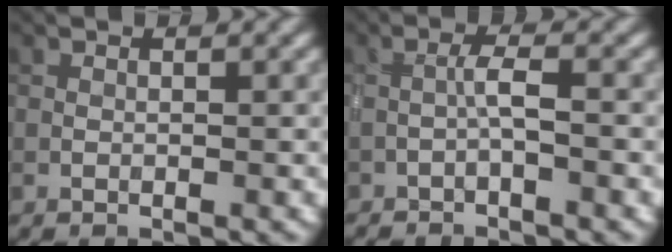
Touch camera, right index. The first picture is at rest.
{"total": 1.7, "force": [-1.0, 0.1, 1.4], "torque": [-0.027, 0.007, -0.022]}